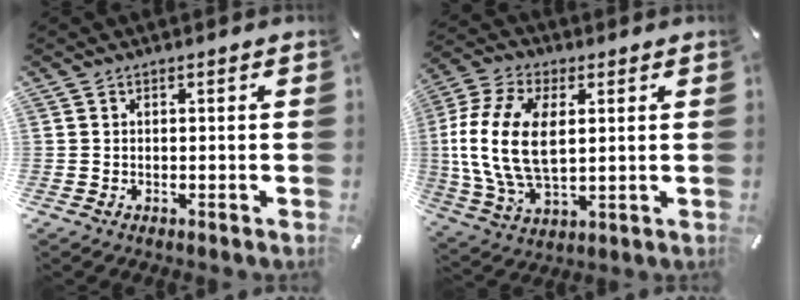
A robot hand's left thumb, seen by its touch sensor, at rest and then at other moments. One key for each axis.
{"total": 15.8, "fx": 2.1, "fy": 9.5, "fz": 12.5, "tx": -0.294, "ty": -0.001, "tz": 0.035}